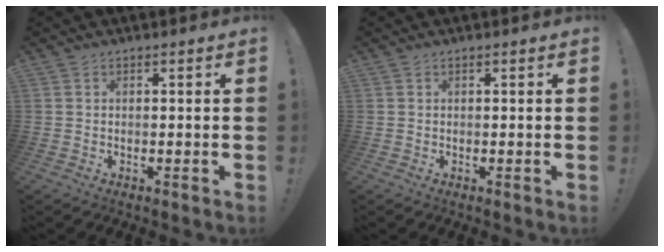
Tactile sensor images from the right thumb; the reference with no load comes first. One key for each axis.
{"total": 0.0}